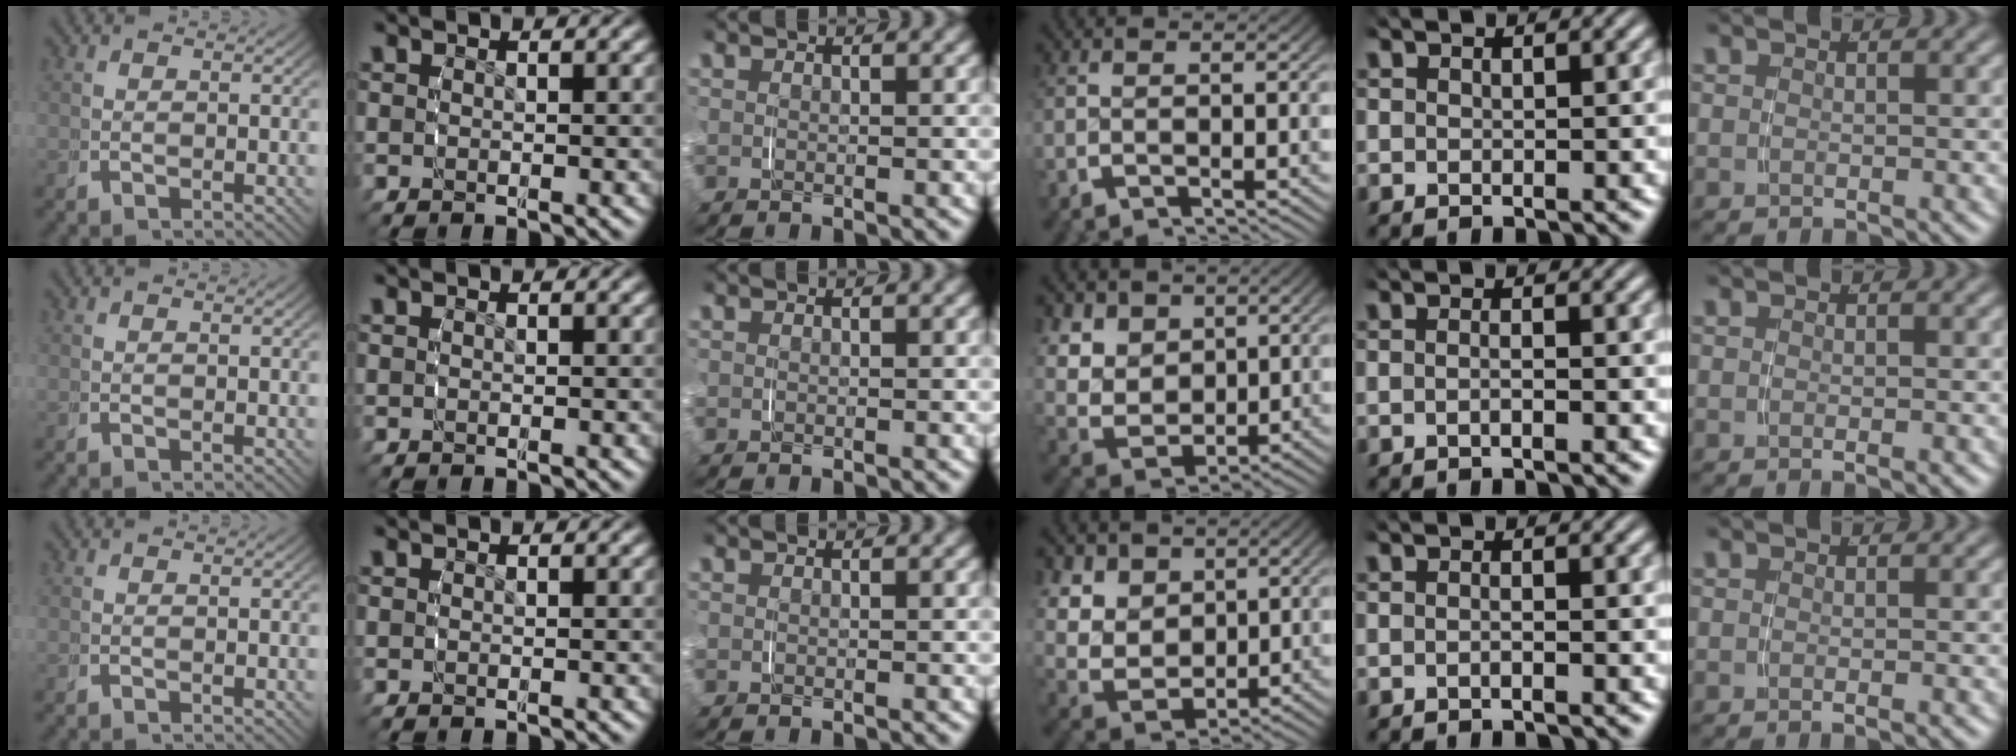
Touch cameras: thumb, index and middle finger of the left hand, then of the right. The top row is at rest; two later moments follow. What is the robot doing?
{"motion": "grasp_and_lifting", "object": "napkin"}